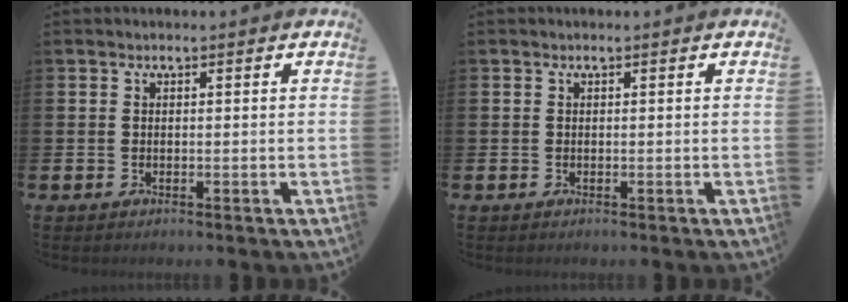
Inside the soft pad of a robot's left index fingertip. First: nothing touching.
{"total": 0.0}